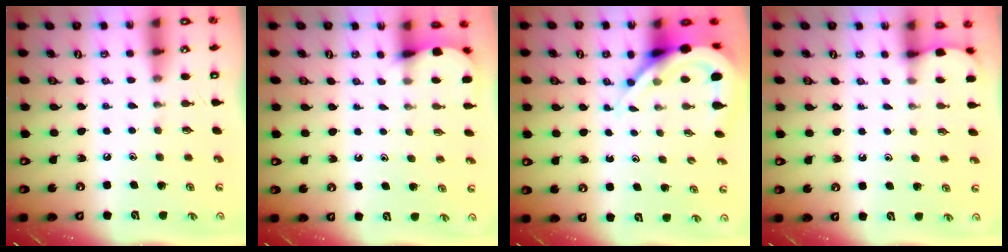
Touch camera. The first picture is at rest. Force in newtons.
{"total": 2.1, "press": 2.1, "slide": 0.1}
{"total": 8.5, "press": 8.4, "slide": 1.1}
{"total": 1.3, "press": 1.3, "slide": 0.1}